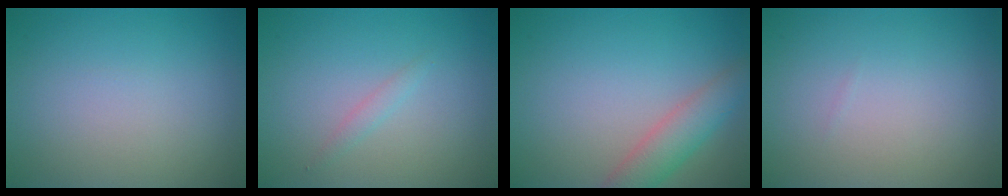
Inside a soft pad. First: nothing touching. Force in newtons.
{"total": 0.9, "press": 0.9, "slide": 0.1}
{"total": 3.6, "press": 3.6, "slide": 0.1}
{"total": 0.0}